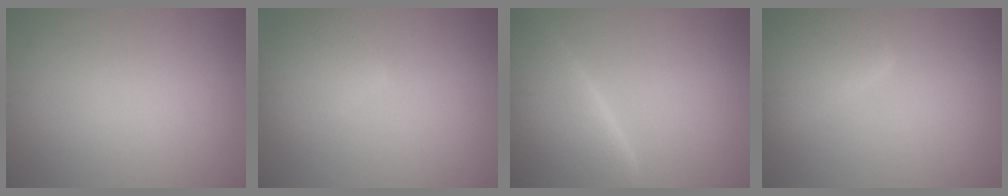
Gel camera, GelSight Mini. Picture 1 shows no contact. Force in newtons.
{"total": 2.6, "press": 2.6, "slide": 0.2}
{"total": 8.7, "press": 8.7, "slide": 0.7}
{"total": 5.6, "press": 5.6, "slide": 0.2}